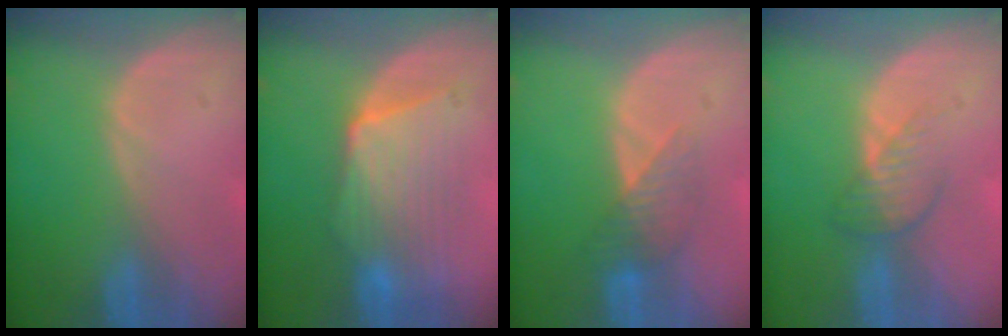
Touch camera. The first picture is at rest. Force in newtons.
{"total": 8.2, "press": 8.1, "slide": 1.4}
{"total": 4.0, "press": 3.8, "slide": 1.0}
{"total": 3.8, "press": 3.5, "slide": 1.5}